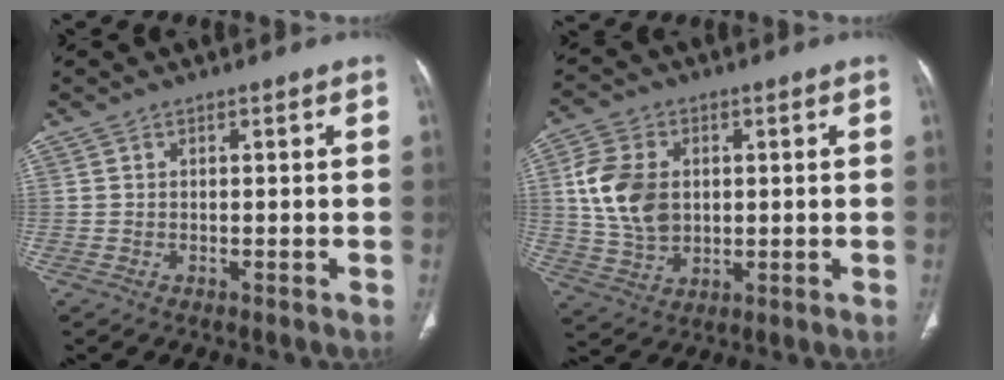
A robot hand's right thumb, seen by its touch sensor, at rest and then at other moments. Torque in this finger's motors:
{"motor_torque": [-0.82, 1.27, 1.08, 0.38, 0.25]}